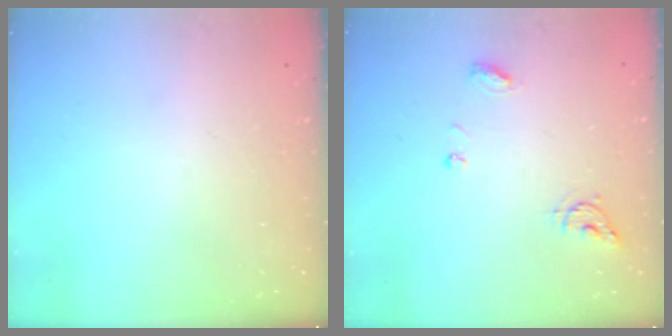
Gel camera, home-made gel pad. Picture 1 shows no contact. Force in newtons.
{"total": 6.2, "press": 6.2, "slide": 0.5}